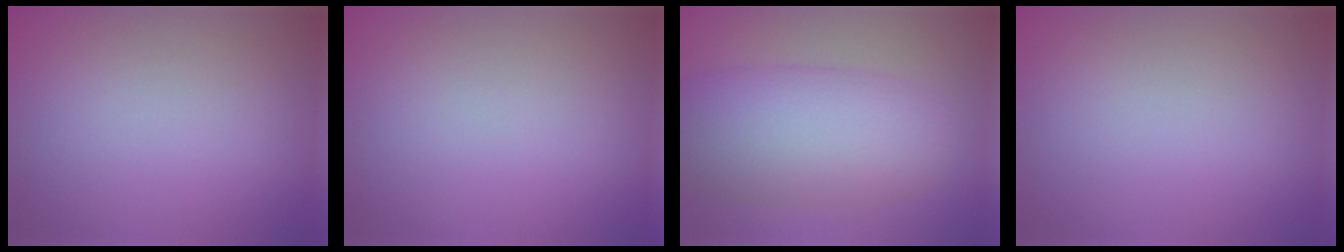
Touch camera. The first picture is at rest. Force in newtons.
{"total": 0.0}
{"total": 7.5, "press": 7.5, "slide": 0.1}
{"total": 0.0}